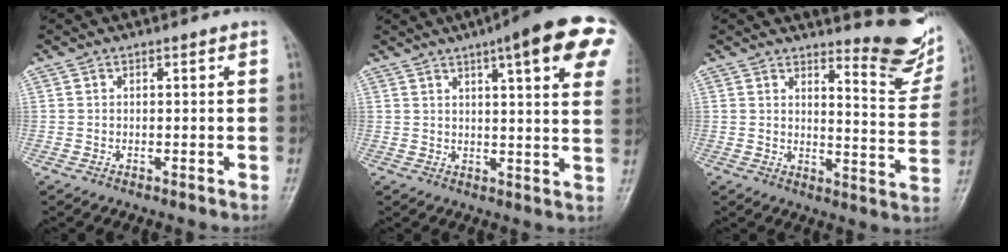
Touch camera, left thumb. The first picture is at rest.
{"total": 18.4, "force": [8.9, 3.8, 15.7], "torque": [-0.194, -0.009, 0.104]}
{"total": 10.5, "force": [9.0, 2.3, 4.8], "torque": [-0.039, -0.096, 0.110]}